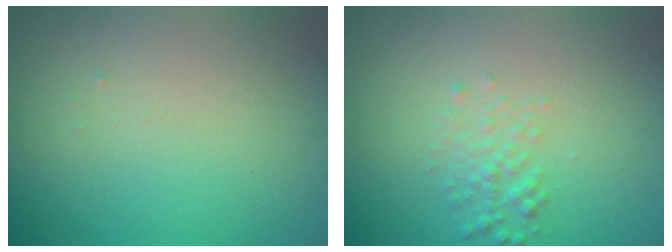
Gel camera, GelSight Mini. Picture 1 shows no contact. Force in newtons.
{"total": 1.6, "press": 1.6, "slide": 0.0}